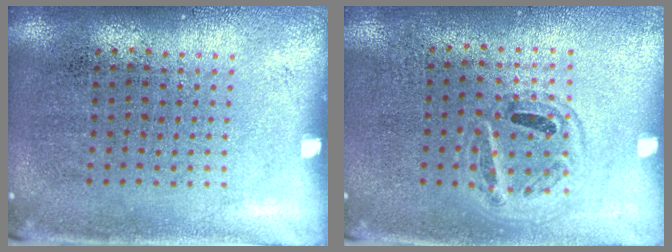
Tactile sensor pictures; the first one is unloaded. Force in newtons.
{"total": 0.9, "press": 0.9, "slide": 0.1}